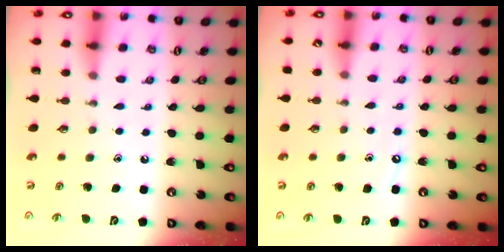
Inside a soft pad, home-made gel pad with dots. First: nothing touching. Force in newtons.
{"total": 5.4, "press": 5.4, "slide": 0.7}